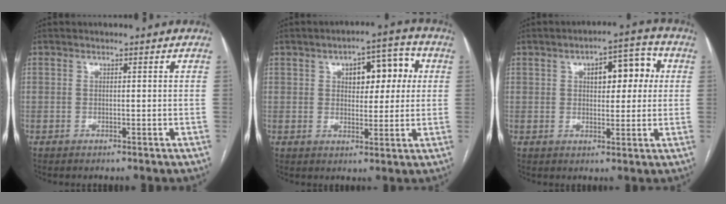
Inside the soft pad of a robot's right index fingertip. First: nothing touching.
{"total": 8.5, "force": [2.4, 4.2, 7.0], "torque": [-0.086, 0.031, 0.035]}
{"total": 8.1, "force": [2.1, 3.7, 6.9], "torque": [-0.086, 0.030, 0.029]}